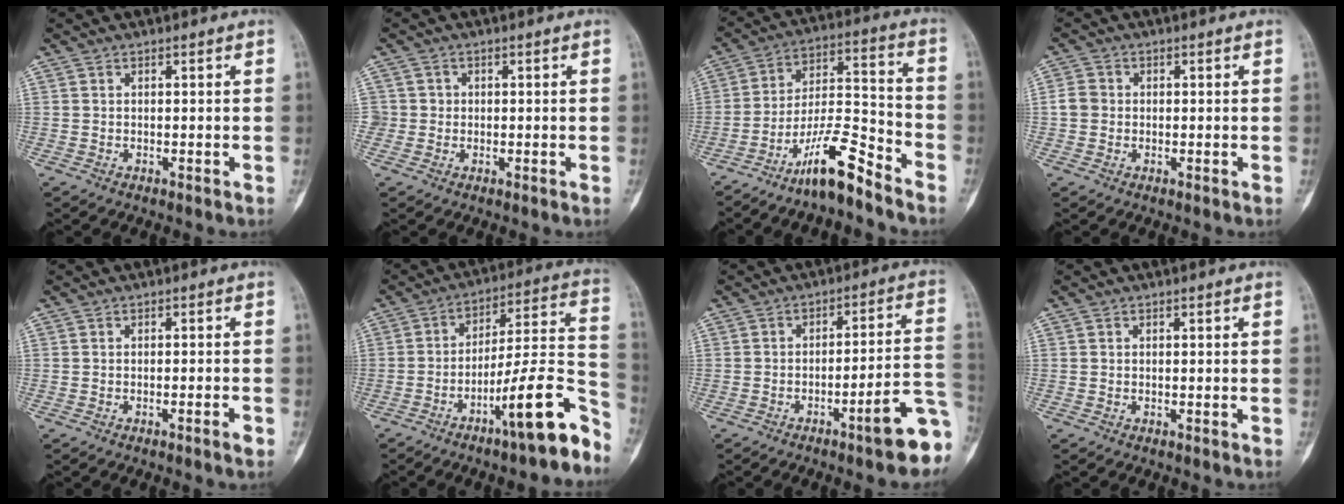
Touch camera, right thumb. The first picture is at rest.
{"total": 2.3, "force": [-0.1, 2.3, -0.1], "torque": [0.020, 0.009, -0.003]}
{"total": 12.3, "force": [-9.3, 2.4, 7.7], "torque": [-0.142, 0.083, -0.170]}
{"total": 3.0, "force": [-0.2, 2.6, 1.3], "torque": [-0.018, 0.007, -0.009]}
{"total": 1.7, "force": [-1.0, 0.0, 1.4], "torque": [-0.026, 0.002, -0.015]}
{"total": 17.7, "force": [-9.9, 3.0, 14.3], "torque": [-0.202, 0.084, -0.150]}
{"total": 12.2, "force": [-5.7, 1.9, 10.6], "torque": [-0.122, 0.038, -0.076]}
{"total": 0.0}